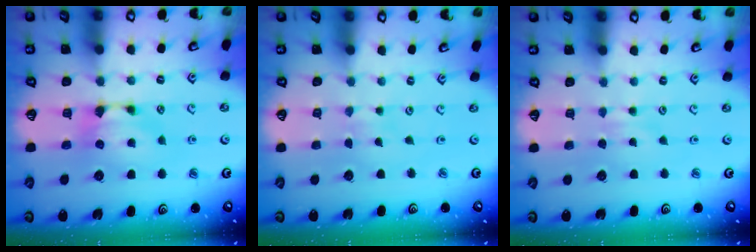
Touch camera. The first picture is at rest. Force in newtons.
{"total": 5.2, "press": 5.2, "slide": 0.2}
{"total": 2.4, "press": 2.4, "slide": 0.2}